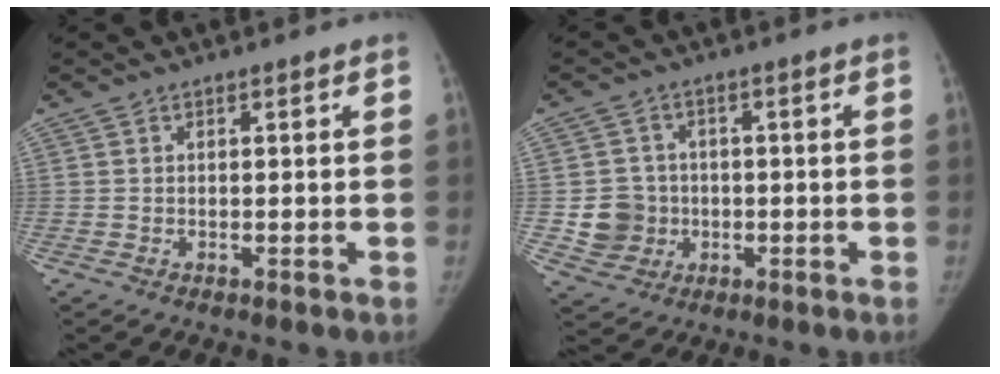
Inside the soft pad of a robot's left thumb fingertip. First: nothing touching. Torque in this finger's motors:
{"motor_torque": [-0.04, 0.06, 0.46, -0.21, 0.09]}